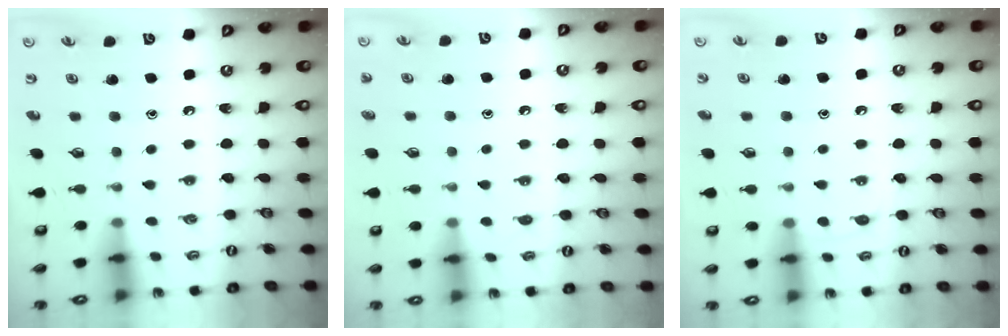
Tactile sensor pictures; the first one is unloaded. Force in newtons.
{"total": 4.4, "press": 4.3, "slide": 0.4}
{"total": 5.1, "press": 5.1, "slide": 0.7}